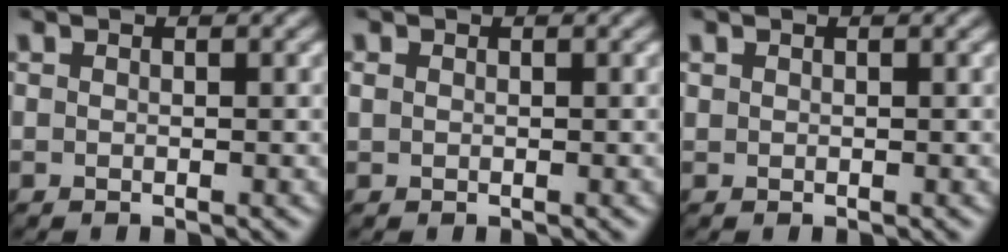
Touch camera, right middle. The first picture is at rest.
{"total": 0.5, "force": [0.2, 0.5, 0.2], "torque": [-0.003, -0.001, 0.003]}
{"total": 0.0}